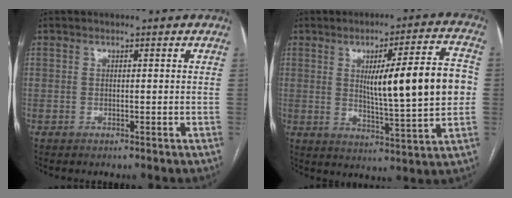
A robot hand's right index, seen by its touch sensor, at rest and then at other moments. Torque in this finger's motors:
{"motor_torque": [0.82, 0.33, 0.54, 0.14]}